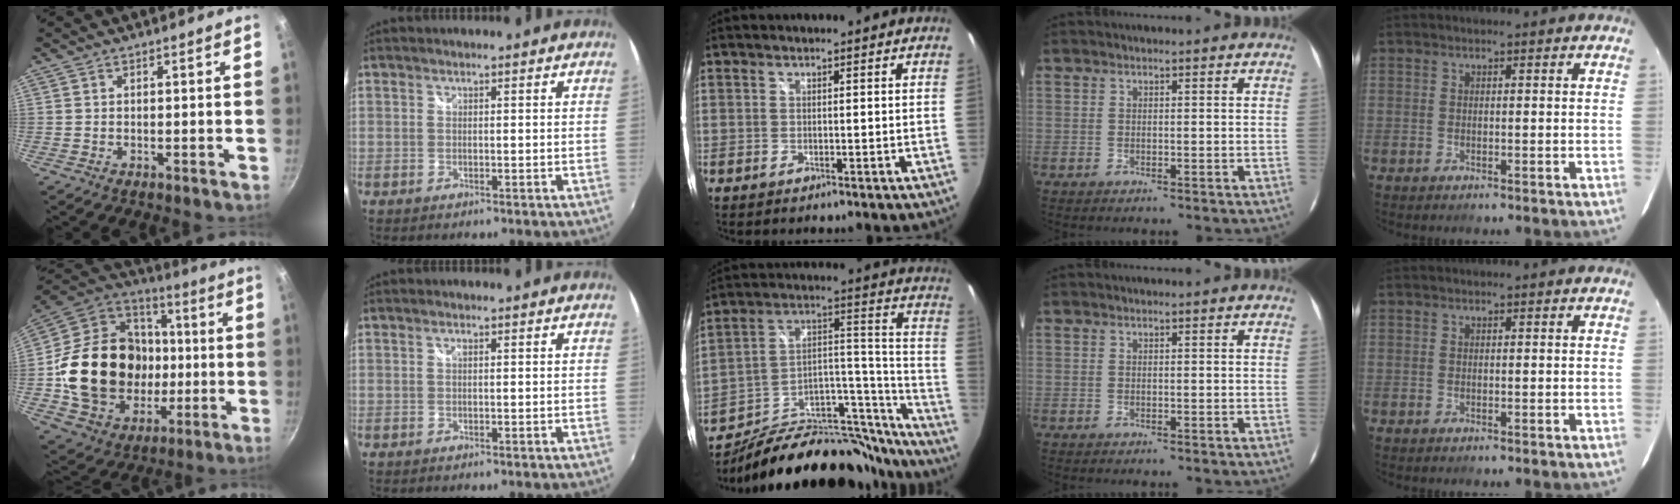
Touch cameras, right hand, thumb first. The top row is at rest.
{"thumb": {"total": 27.0, "force": [-1.9, 22.0, 15.6], "torque": [-0.250, 0.032, -0.017]}, "index": {"total": 0.5, "force": [0.2, 0.2, 0.5], "torque": [-0.010, 0.003, 0.002]}, "middle": {"total": 30.2, "force": [-23.8, 12.1, 14.2], "torque": [-0.185, 0.061, -0.338]}}